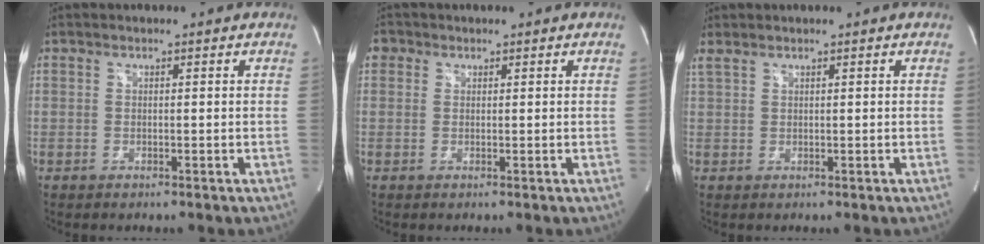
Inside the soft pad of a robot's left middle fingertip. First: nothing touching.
{"total": 1.7, "force": [0.7, 1.6, 0.3], "torque": [0.005, 0.007, 0.008]}
{"total": 1.2, "force": [1.2, 0.2, 0.4], "torque": [-0.023, 0.016, 0.033]}